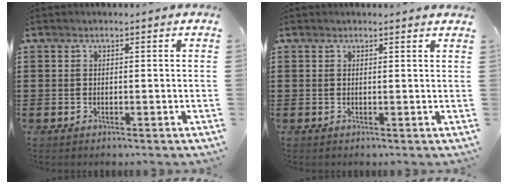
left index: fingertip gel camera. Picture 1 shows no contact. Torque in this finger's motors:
{"motor_torque": [0.21, 0.19, 0.01, 0.01]}